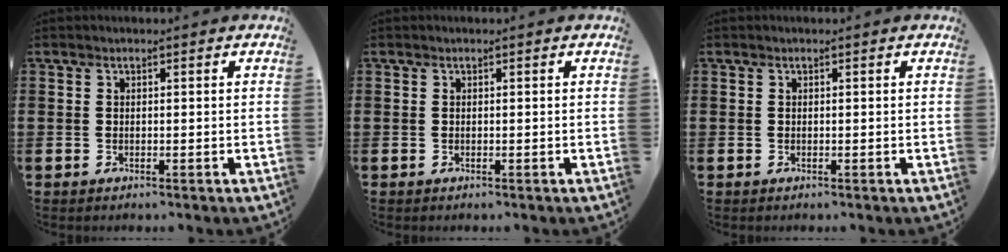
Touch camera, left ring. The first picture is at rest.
{"total": 0.0}
{"total": 0.0}